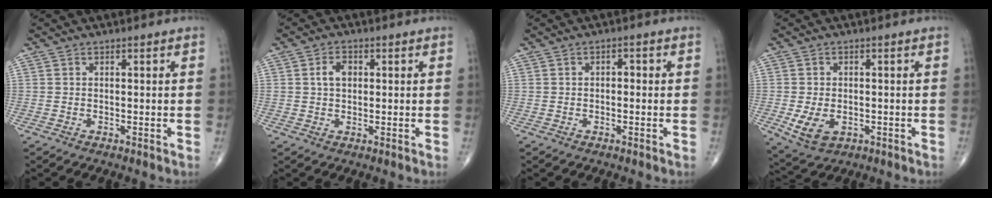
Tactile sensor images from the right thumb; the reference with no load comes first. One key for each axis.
{"total": 3.4, "fx": 0.7, "fy": 2.2, "fz": 2.4, "tx": -0.041, "ty": 0.005, "tz": 0.013}
{"total": 1.3, "fx": 0.0, "fy": 0.7, "fz": 1.1, "tx": -0.010, "ty": 0.006, "tz": -0.005}
{"total": 6.5, "fx": -1.7, "fy": 4.2, "fz": 4.7, "tx": -0.082, "ty": -0.003, "tz": -0.018}